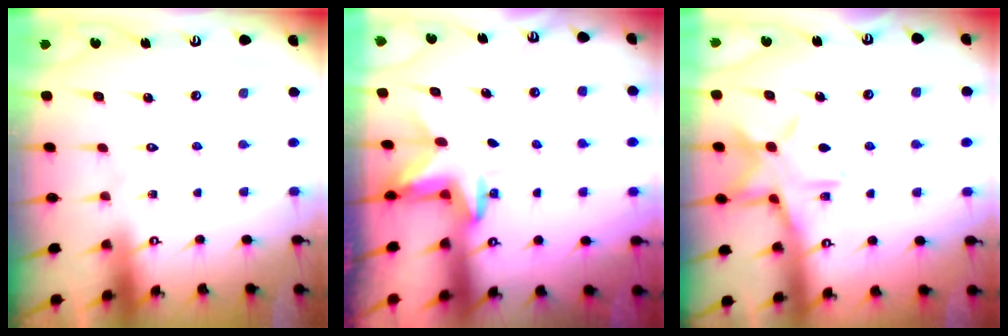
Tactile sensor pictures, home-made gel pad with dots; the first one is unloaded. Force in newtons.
{"total": 2.9, "press": 2.9, "slide": 0.5}
{"total": 11.8, "press": 11.8, "slide": 0.8}